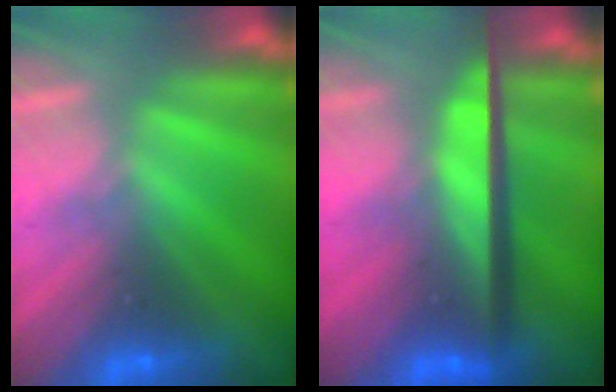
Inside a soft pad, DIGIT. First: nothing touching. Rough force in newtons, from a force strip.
{"total": 11.6}